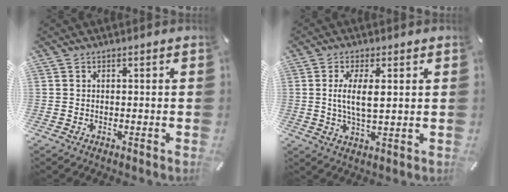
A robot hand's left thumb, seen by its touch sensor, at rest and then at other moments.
{"total": 6.9, "force": [1.4, 2.3, 6.3], "torque": [-0.125, -0.002, 0.018]}